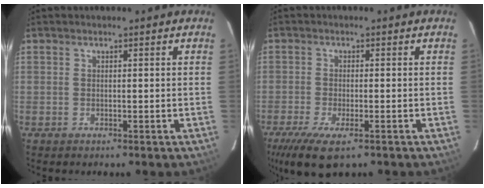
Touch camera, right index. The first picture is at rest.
{"total": 9.0, "force": [-5.6, 2.9, 6.4], "torque": [-0.147, -0.035, -0.097]}